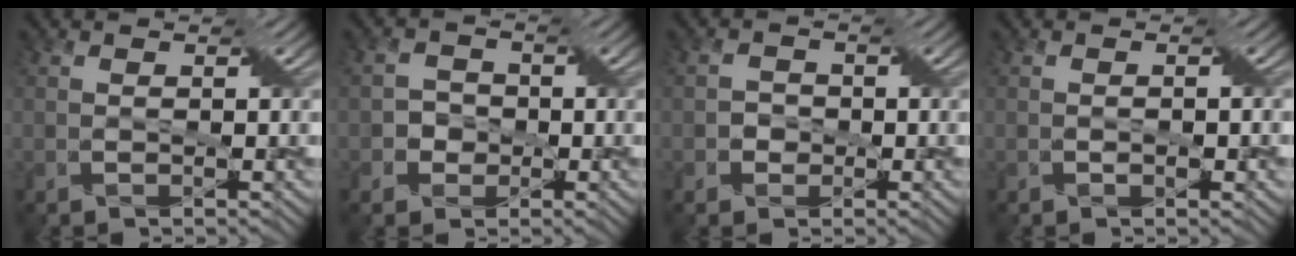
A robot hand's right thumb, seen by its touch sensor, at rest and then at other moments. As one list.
[{"total": 2.8, "force": [-0.7, 2.6, 0.7], "torque": [-0.008, 0.001, -0.021]}, {"total": 1.9, "force": [-0.5, 1.8, 0.4], "torque": [0.000, 0.002, -0.015]}, {"total": 1.4, "force": [-0.4, 0.5, 1.3], "torque": [-0.021, 0.002, -0.005]}]